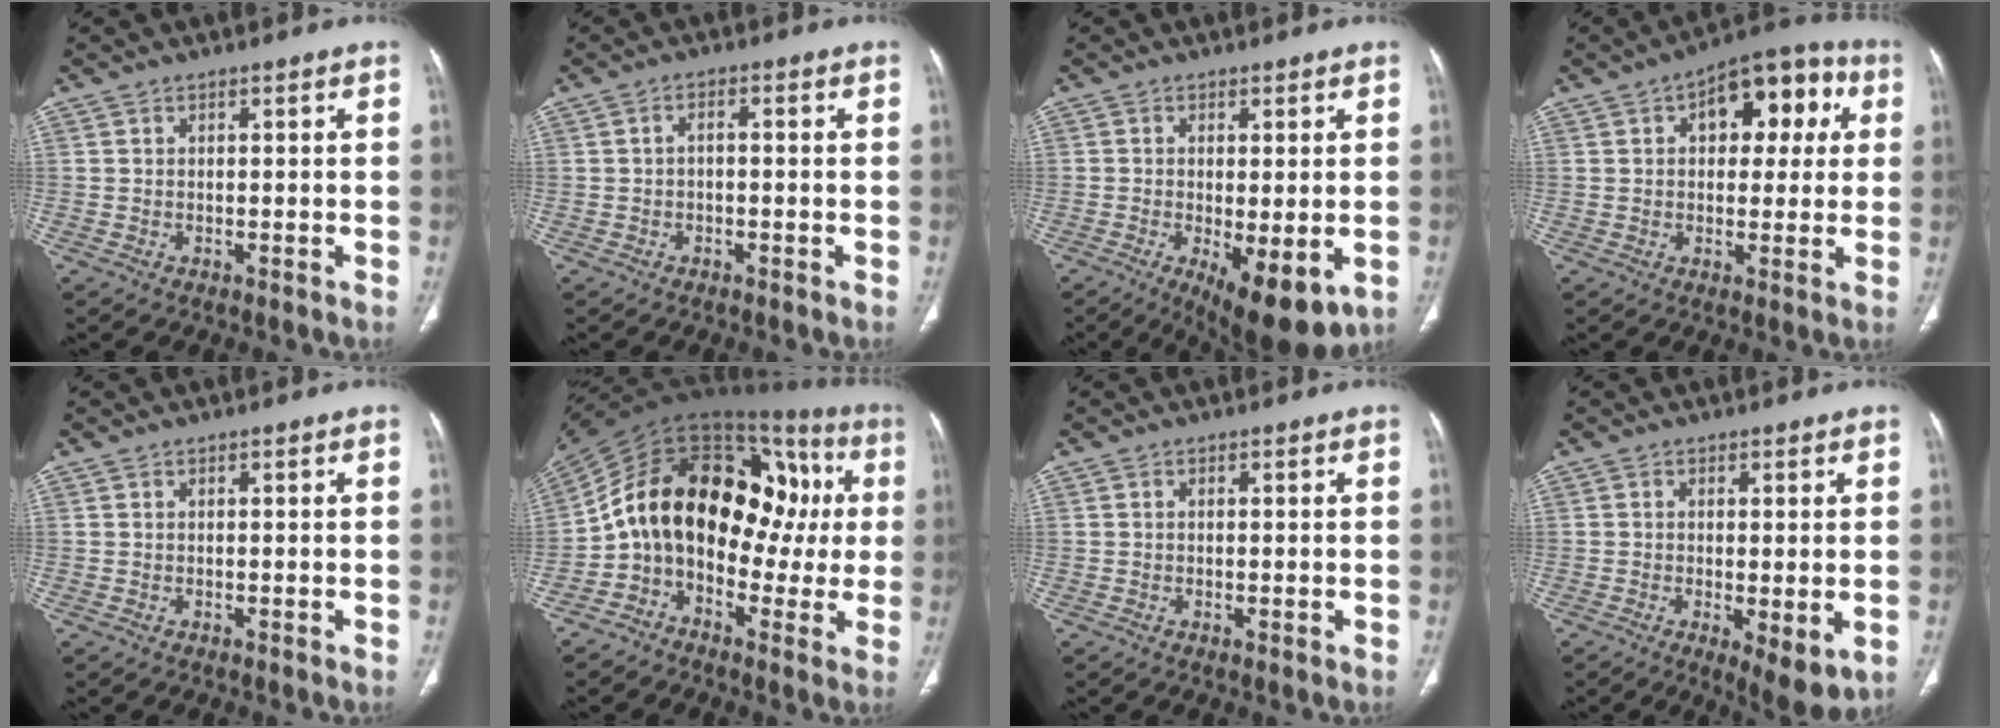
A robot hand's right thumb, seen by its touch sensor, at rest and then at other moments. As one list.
[{"total": 1.5, "force": [-0.4, 0.8, 1.3], "torque": [-0.020, 0.010, -0.008]}, {"total": 11.7, "force": [-3.8, 4.1, 10.2], "torque": [-0.150, -0.020, -0.045]}, {"total": 14.1, "force": [4.3, 7.9, 10.8], "torque": [-0.098, 0.023, 0.054]}, {"total": 0.0}, {"total": 23.9, "force": [0.6, 15.2, 18.5], "torque": [-0.260, 0.082, -0.001]}, {"total": 0.6, "force": [-0.2, 0.0, 0.6], "torque": [-0.016, -0.004, -0.003]}, {"total": 7.2, "force": [-1.8, 2.1, 6.6], "torque": [-0.104, -0.023, -0.024]}]